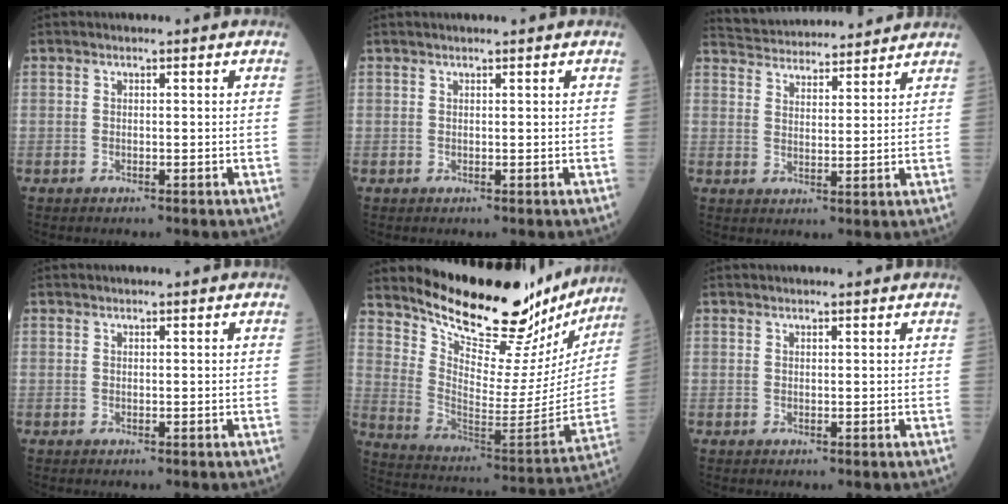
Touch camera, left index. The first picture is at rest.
{"total": 2.6, "force": [2.3, 0.1, 1.2], "torque": [-0.005, 0.025, 0.033]}
{"total": 15.1, "force": [14.4, 2.6, 3.8], "torque": [-0.059, 0.034, 0.216]}
{"total": 2.1, "force": [2.0, 0.3, 0.7], "torque": [-0.003, 0.023, 0.027]}
{"total": 26.5, "force": [23.5, 6.1, 10.5], "torque": [-0.163, -0.080, 0.326]}
{"total": 4.4, "force": [4.2, 0.7, 1.3], "torque": [-0.007, 0.030, 0.051]}